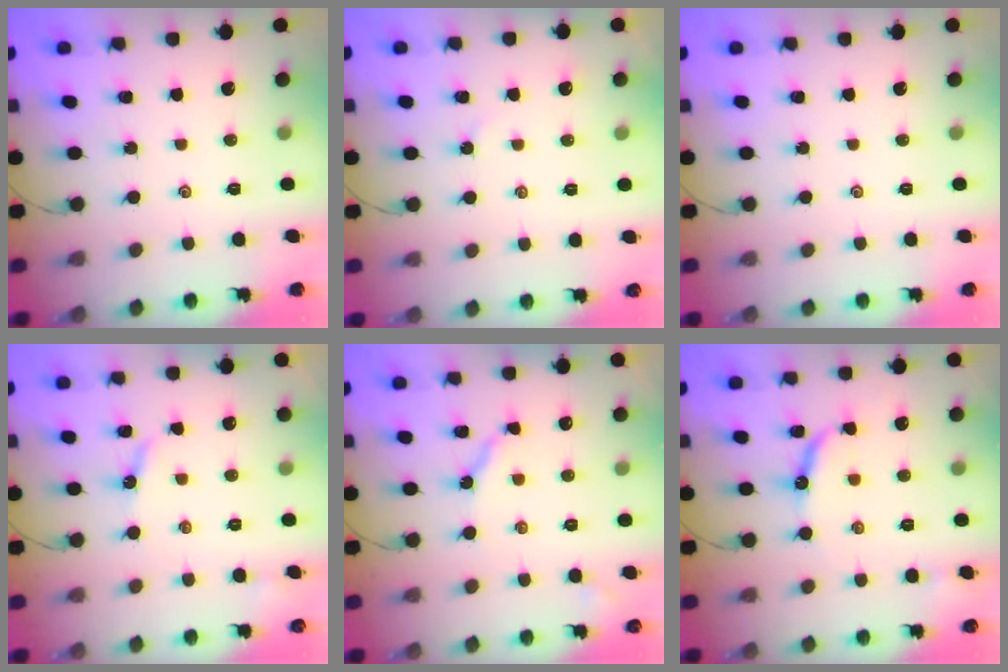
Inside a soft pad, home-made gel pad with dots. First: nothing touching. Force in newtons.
{"total": 3.0, "press": 2.9, "slide": 0.3}
{"total": 0.0}
{"total": 3.5, "press": 3.5, "slide": 0.4}
{"total": 4.7, "press": 4.7, "slide": 0.6}
{"total": 10.1, "press": 10.1, "slide": 0.8}